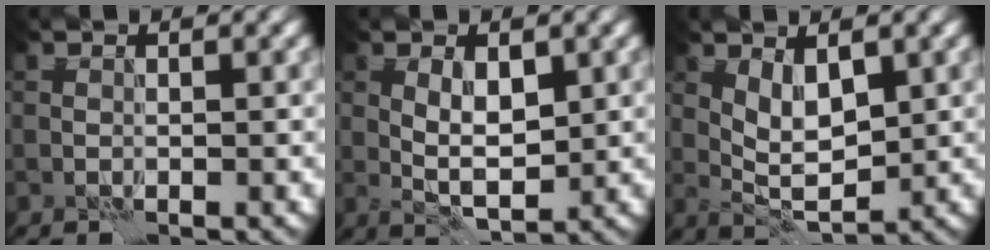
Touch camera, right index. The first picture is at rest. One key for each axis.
{"total": 3.3, "fx": 0.3, "fy": 1.4, "fz": 3.0, "tx": -0.052, "ty": -0.004, "tz": 0.007}
{"total": 3.5, "fx": 0.7, "fy": 1.5, "fz": 3.1, "tx": -0.055, "ty": -0.006, "tz": 0.016}